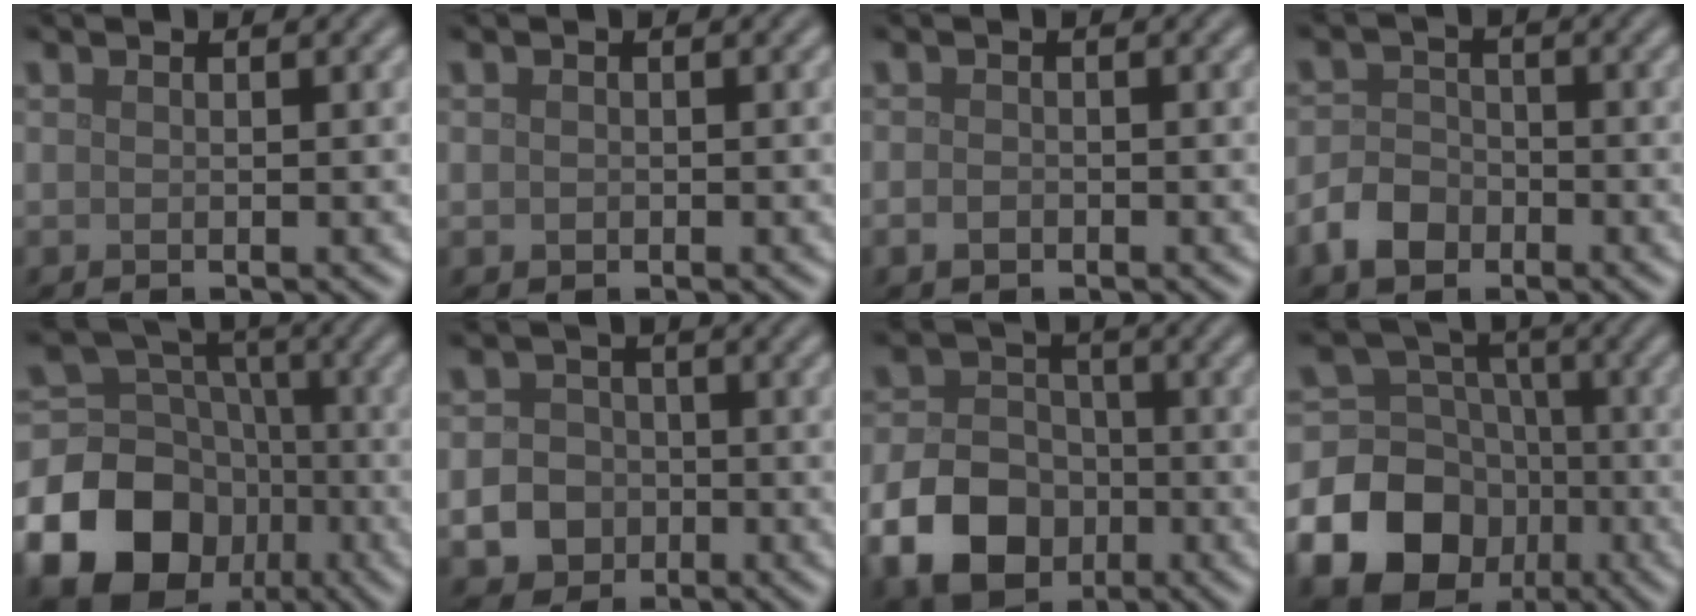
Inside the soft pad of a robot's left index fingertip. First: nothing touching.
{"total": 0.5, "force": [0.0, 0.5, 0.1], "torque": [0.002, -0.004, -0.002]}
{"total": 0.9, "force": [-0.5, 0.7, 0.5], "torque": [-0.009, -0.002, -0.010]}
{"total": 3.4, "force": [-1.9, 2.4, 1.4], "torque": [-0.027, 0.002, -0.042]}
{"total": 18.4, "force": [-7.7, 15.2, 7.0], "torque": [-0.150, -0.035, -0.141]}
{"total": 5.3, "force": [-1.7, 4.7, 1.5], "torque": [-0.009, -0.006, -0.045]}
{"total": 8.3, "force": [-3.3, 6.2, 4.4], "torque": [-0.082, -0.009, -0.073]}
{"total": 16.7, "force": [-6.5, 14.2, 5.8], "torque": [-0.133, -0.039, -0.126]}